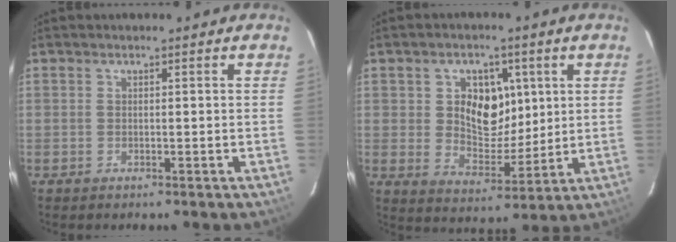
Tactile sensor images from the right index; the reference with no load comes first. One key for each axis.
{"total": 9.8, "fx": 2.4, "fy": 7.1, "fz": 6.3, "tx": -0.111, "ty": 0.004, "tz": 0.048}